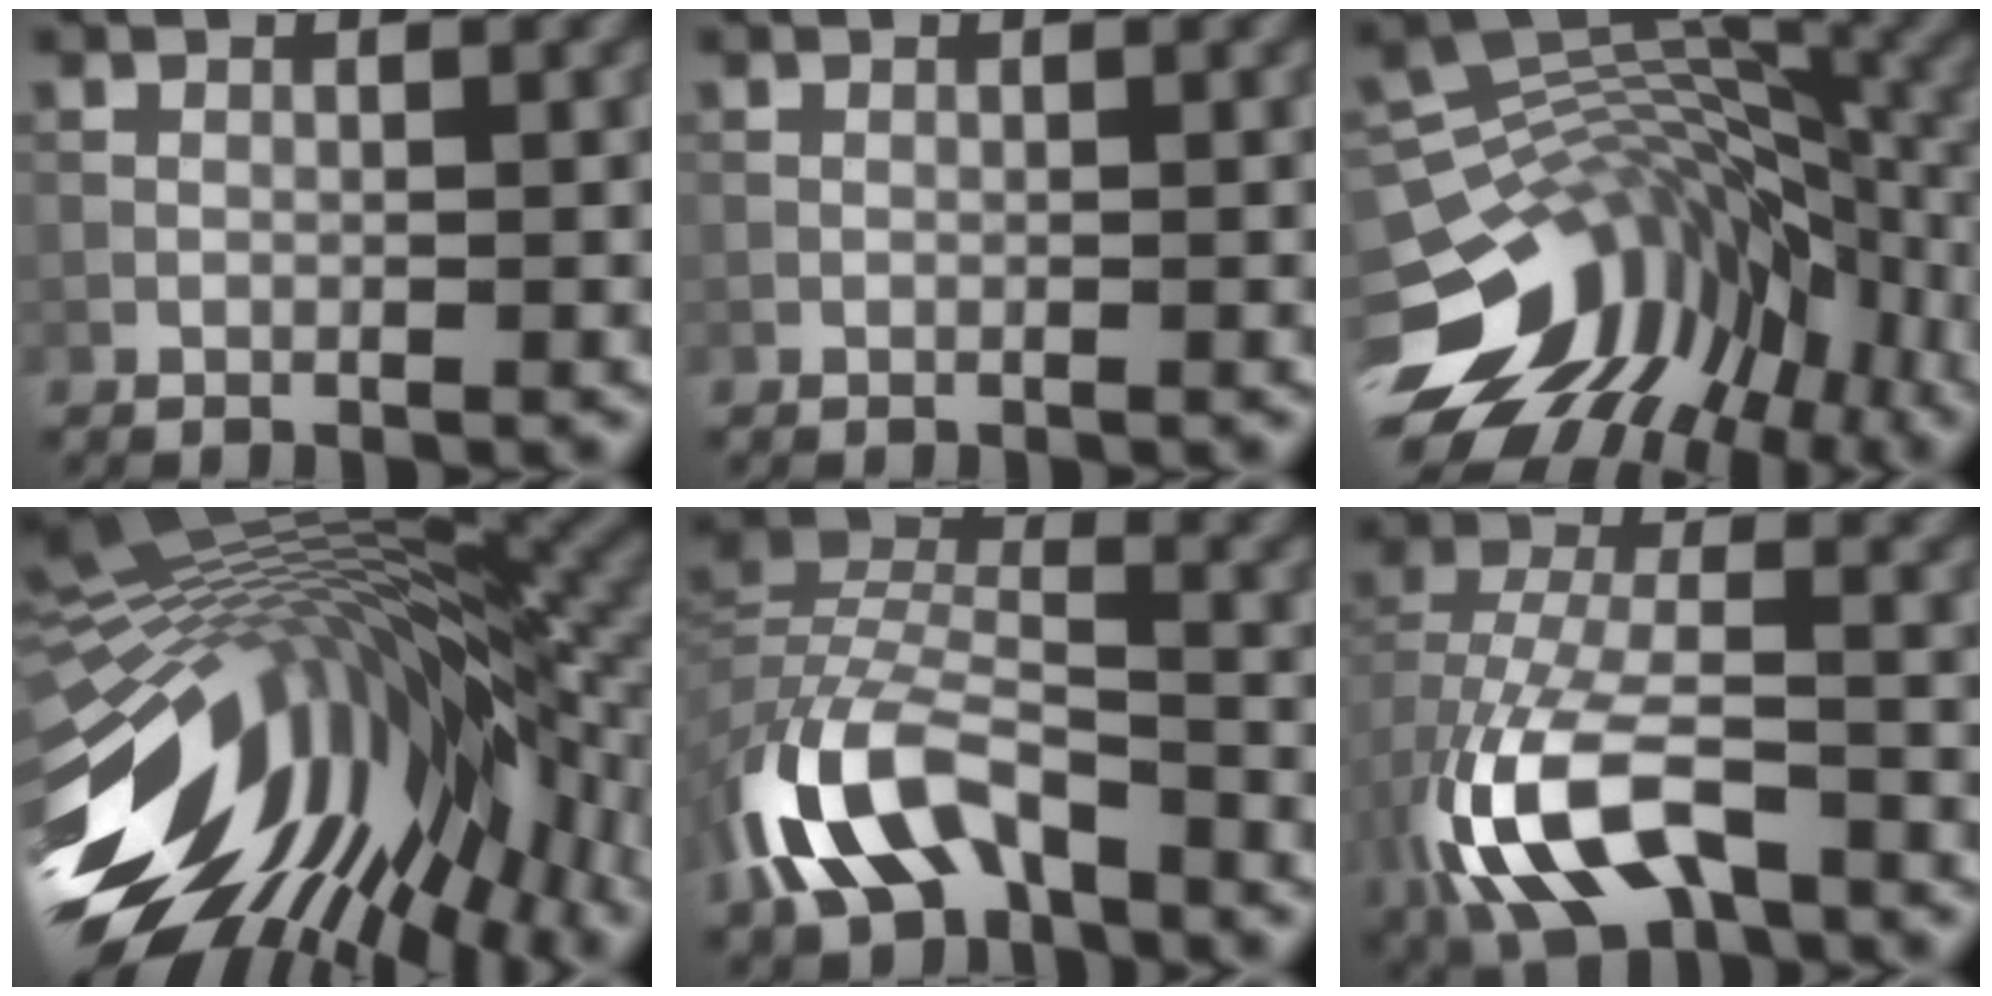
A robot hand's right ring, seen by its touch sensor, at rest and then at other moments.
{"total": 0.0}
{"total": 13.4, "force": [-6.1, 8.9, 8.0], "torque": [-0.154, 0.014, -0.099]}
{"total": 17.6, "force": [-4.0, 8.5, 14.8], "torque": [-0.260, 0.002, -0.079]}
{"total": 8.7, "force": [-5.0, 4.5, 5.5], "torque": [-0.113, 0.005, -0.106]}
{"total": 9.4, "force": [-4.2, 4.8, 6.9], "torque": [-0.155, 0.003, -0.086]}